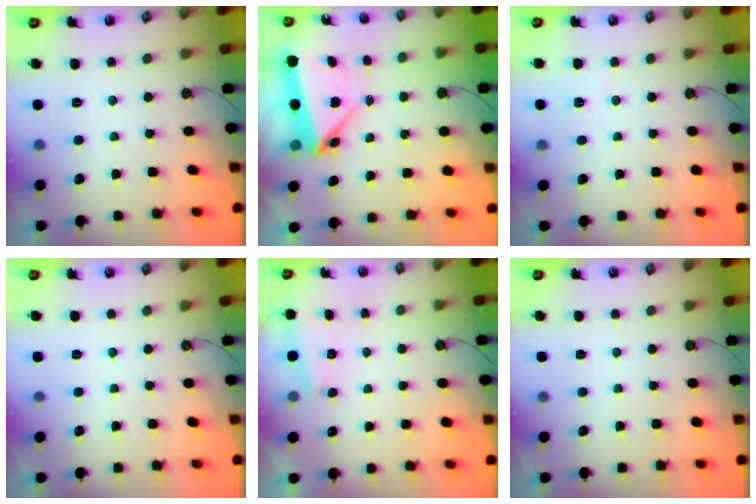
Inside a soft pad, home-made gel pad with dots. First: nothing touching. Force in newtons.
{"total": 10.8, "press": 4.7, "slide": 9.7}
{"total": 2.9, "press": 2.1, "slide": 2.0}
{"total": 0.0}
{"total": 1.5, "press": 1.4, "slide": 0.5}
{"total": 0.0}